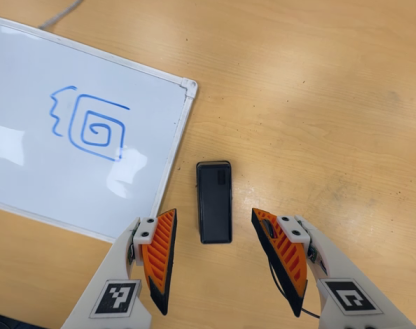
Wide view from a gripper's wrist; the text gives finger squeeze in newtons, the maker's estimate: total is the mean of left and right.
{"total": 0.0}